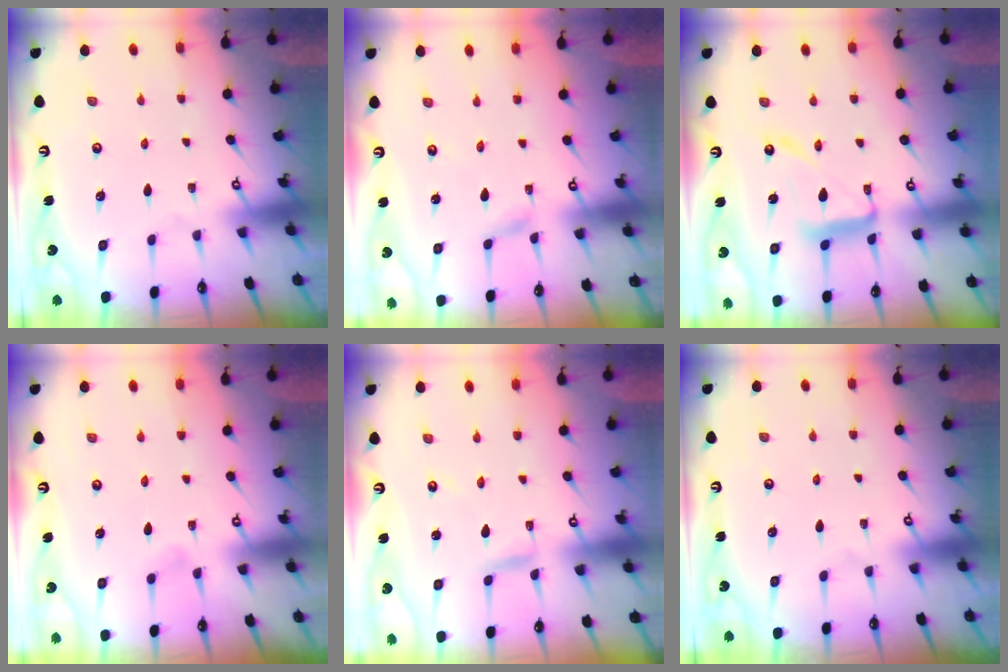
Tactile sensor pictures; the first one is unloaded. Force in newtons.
{"total": 2.5, "press": 2.5, "slide": 0.2}
{"total": 13.9, "press": 13.8, "slide": 1.1}
{"total": 3.5, "press": 3.5, "slide": 0.4}
{"total": 4.0, "press": 4.0, "slide": 0.4}
{"total": 0.0}